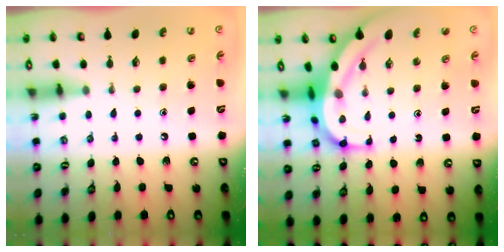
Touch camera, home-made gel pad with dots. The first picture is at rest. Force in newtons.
{"total": 9.0, "press": 9.0, "slide": 0.9}